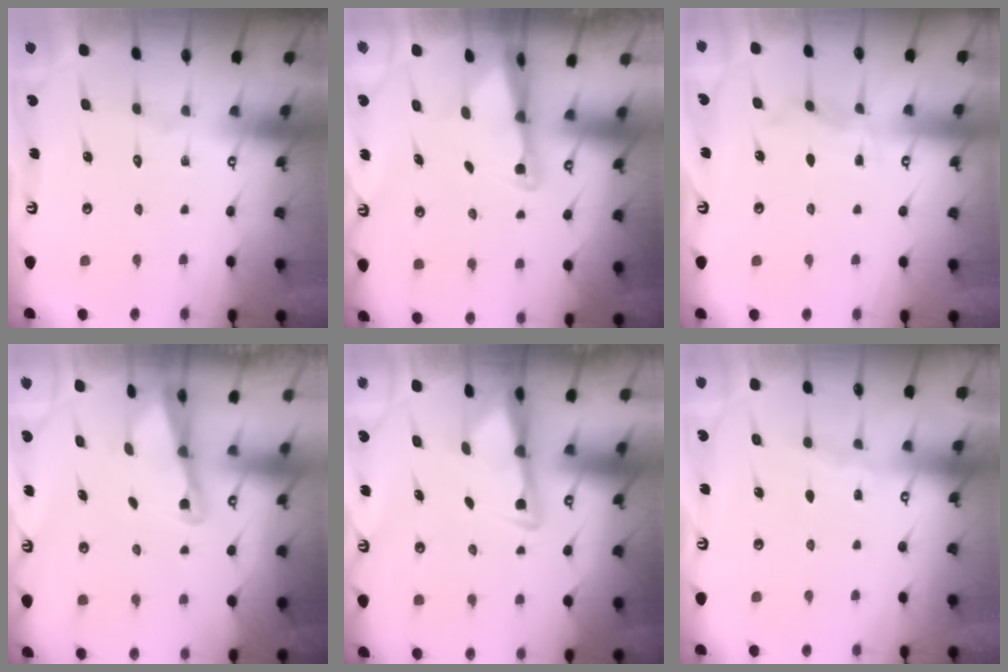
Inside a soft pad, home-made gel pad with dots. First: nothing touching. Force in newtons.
{"total": 2.7, "press": 2.6, "slide": 0.5}
{"total": 4.8, "press": 4.8, "slide": 0.1}
{"total": 1.8, "press": 1.8, "slide": 0.1}
{"total": 3.0, "press": 2.9, "slide": 0.5}
{"total": 3.0, "press": 3.0, "slide": 0.4}